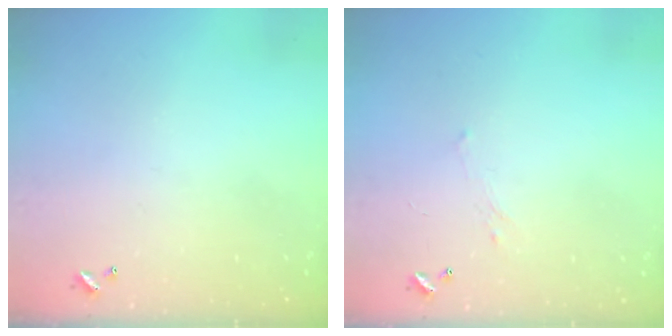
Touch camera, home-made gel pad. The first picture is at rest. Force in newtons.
{"total": 0.8, "press": 0.6, "slide": 0.6}